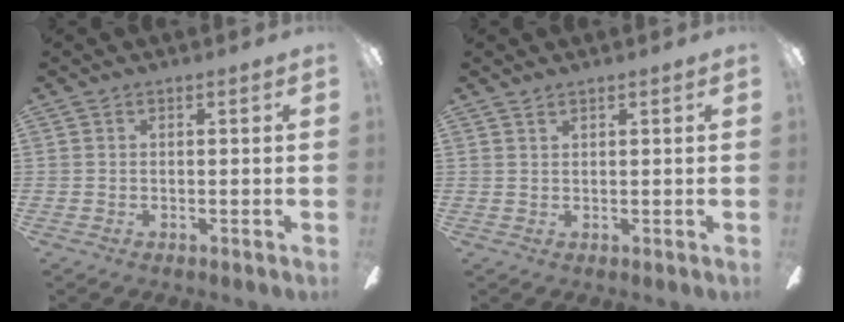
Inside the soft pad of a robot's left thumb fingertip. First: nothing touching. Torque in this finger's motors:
{"motor_torque": [-0.04, 0.05, -0.02, 0.00, -0.02]}